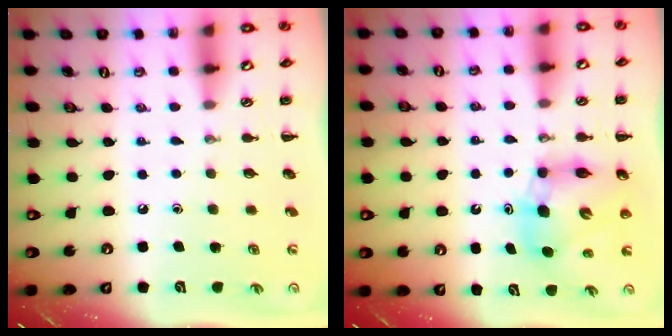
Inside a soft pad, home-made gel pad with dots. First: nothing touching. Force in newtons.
{"total": 8.4, "press": 8.1, "slide": 2.2}